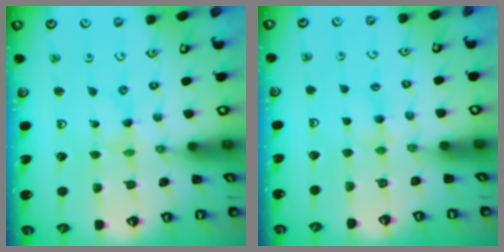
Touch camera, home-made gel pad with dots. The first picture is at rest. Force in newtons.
{"total": 2.9, "press": 2.8, "slide": 0.3}